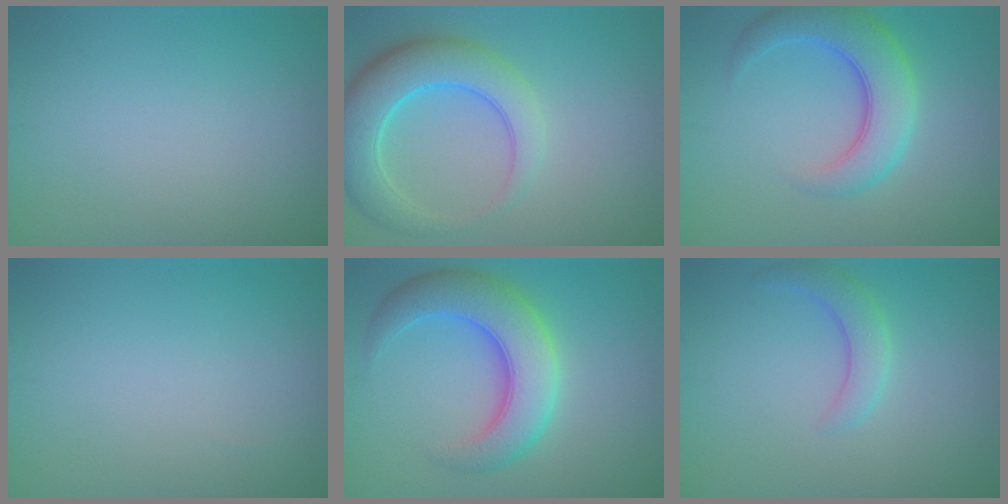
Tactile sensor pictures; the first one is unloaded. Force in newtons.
{"total": 6.6, "press": 6.6, "slide": 0.3}
{"total": 5.9, "press": 5.9, "slide": 0.2}
{"total": 0.0}
{"total": 7.6, "press": 7.6, "slide": 0.3}
{"total": 2.6, "press": 2.6, "slide": 0.1}